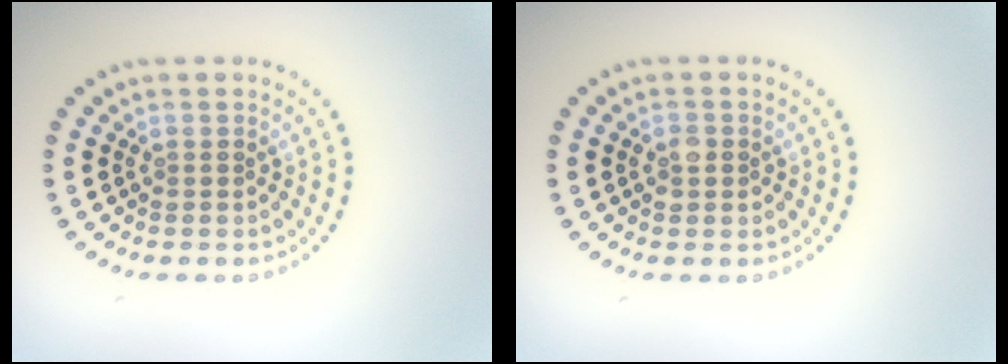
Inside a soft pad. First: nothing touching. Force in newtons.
{"total": 1.3, "press": 1.3, "slide": 0.2}